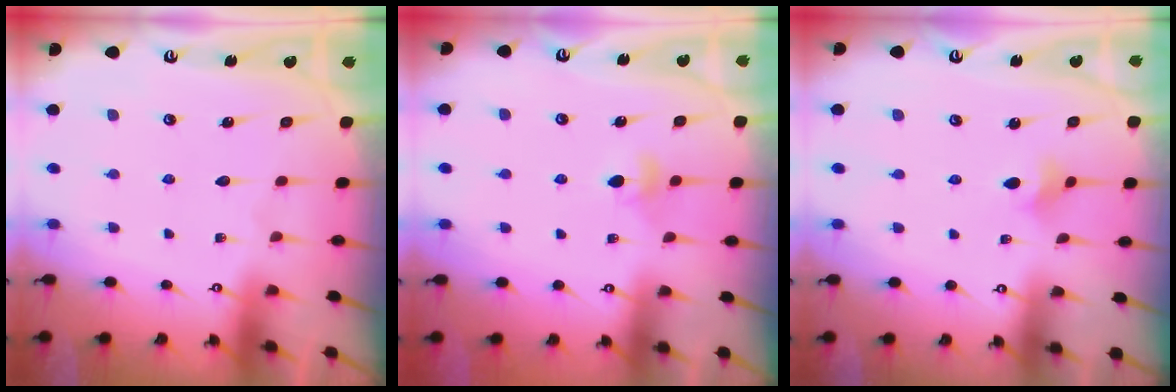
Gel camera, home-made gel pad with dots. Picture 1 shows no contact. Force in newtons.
{"total": 5.2, "press": 5.1, "slide": 0.4}
{"total": 2.9, "press": 2.8, "slide": 0.6}